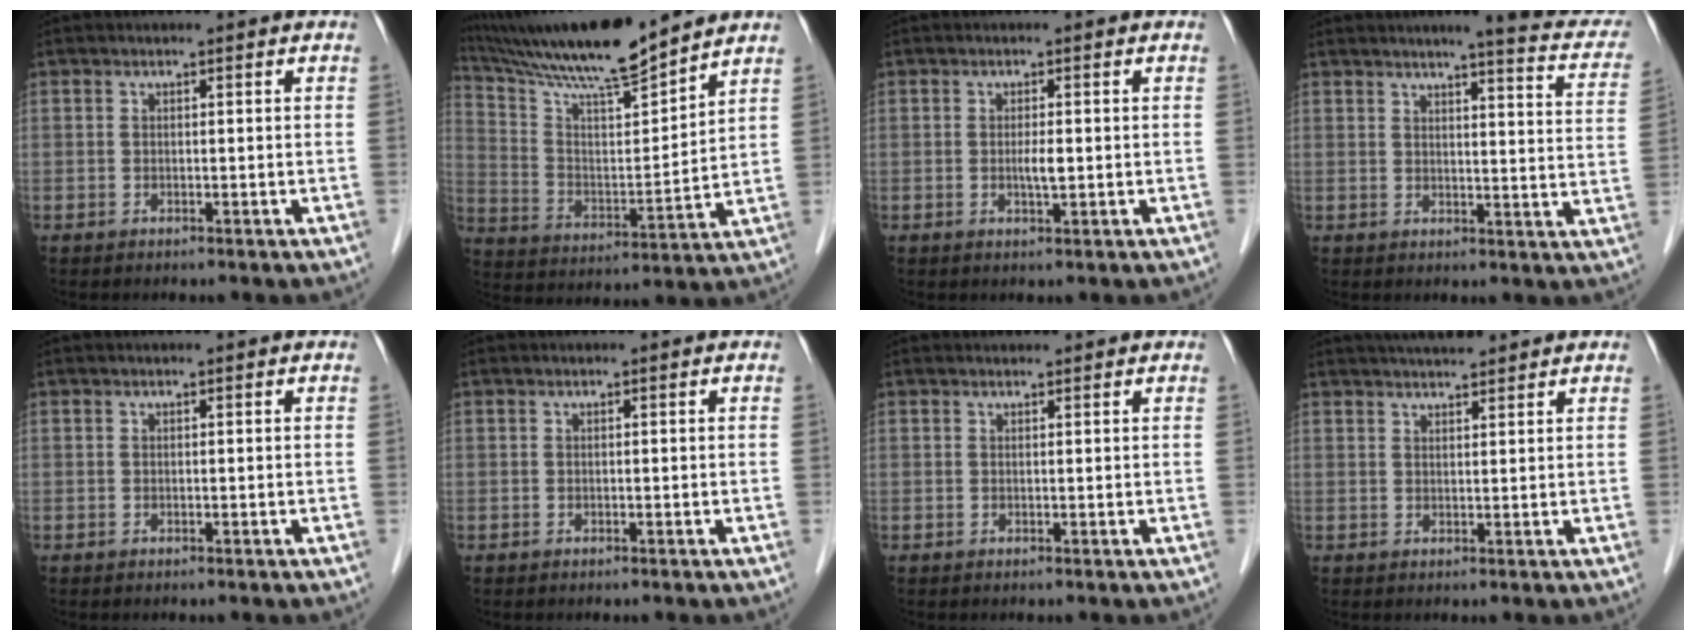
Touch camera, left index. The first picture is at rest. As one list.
[{"total": 17.2, "force": [15.1, 0.3, 8.2], "torque": [-0.155, 0.007, 0.265]}, {"total": 2.0, "force": [0.0, 0.2, 2.0], "torque": [-0.038, -0.002, 0.000]}, {"total": 12.5, "force": [10.6, 0.8, 6.6], "torque": [-0.067, -0.021, 0.100]}, {"total": 0.0}, {"total": 0.0}, {"total": 1.9, "force": [1.8, 0.2, 0.6], "torque": [-0.015, 0.020, 0.026]}, {"total": 7.3, "force": [6.4, 0.9, 3.4], "torque": [-0.053, 0.029, 0.096]}]